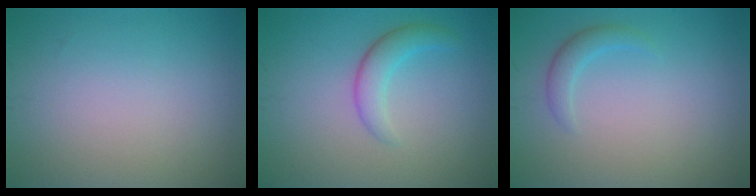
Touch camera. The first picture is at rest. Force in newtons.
{"total": 2.5, "press": 2.5, "slide": 0.2}
{"total": 1.6, "press": 1.6, "slide": 0.1}